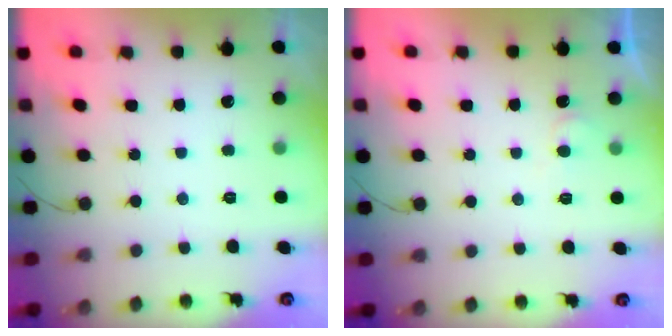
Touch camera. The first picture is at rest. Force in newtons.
{"total": 3.2, "press": 3.2, "slide": 0.3}